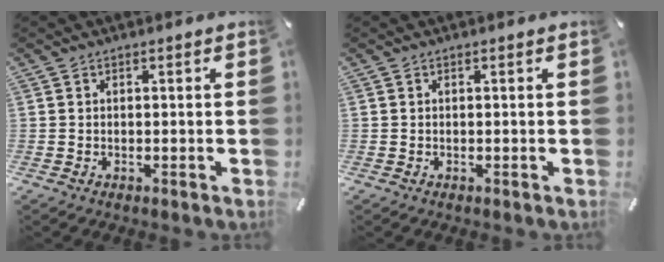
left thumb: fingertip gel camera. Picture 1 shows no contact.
{"total": 0.0}